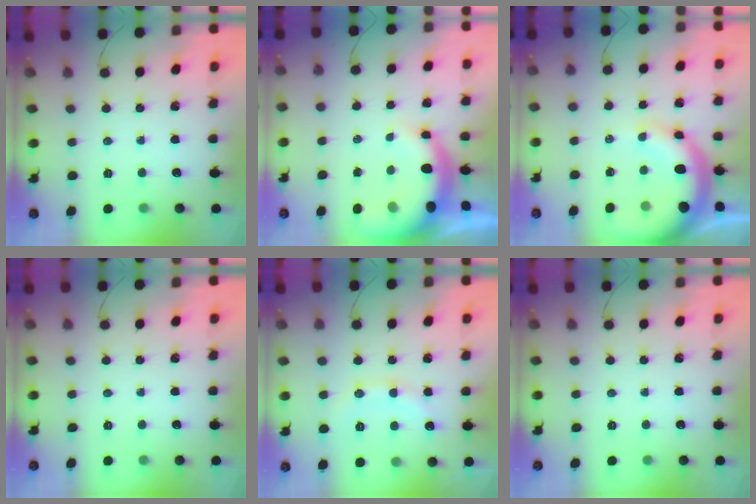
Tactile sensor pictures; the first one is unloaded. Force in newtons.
{"total": 9.4, "press": 9.2, "slide": 1.8}
{"total": 12.1, "press": 11.9, "slide": 2.2}
{"total": 0.0}
{"total": 12.1, "press": 12.1, "slide": 0.9}
{"total": 0.0}